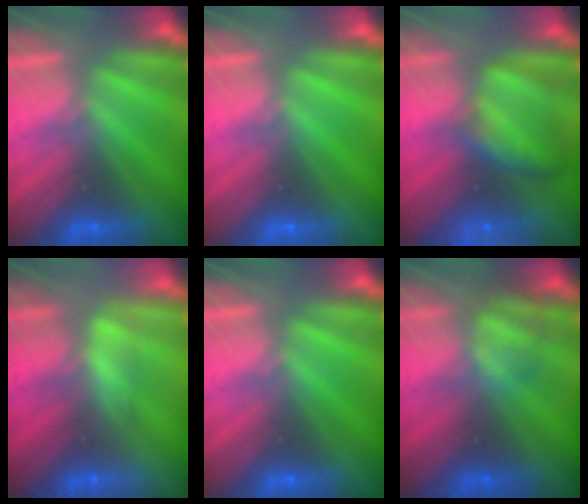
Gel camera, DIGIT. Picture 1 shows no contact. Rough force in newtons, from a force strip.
{"total": 0.0}
{"total": 9.5}
{"total": 2.3}
{"total": 0.0}
{"total": 2.4}